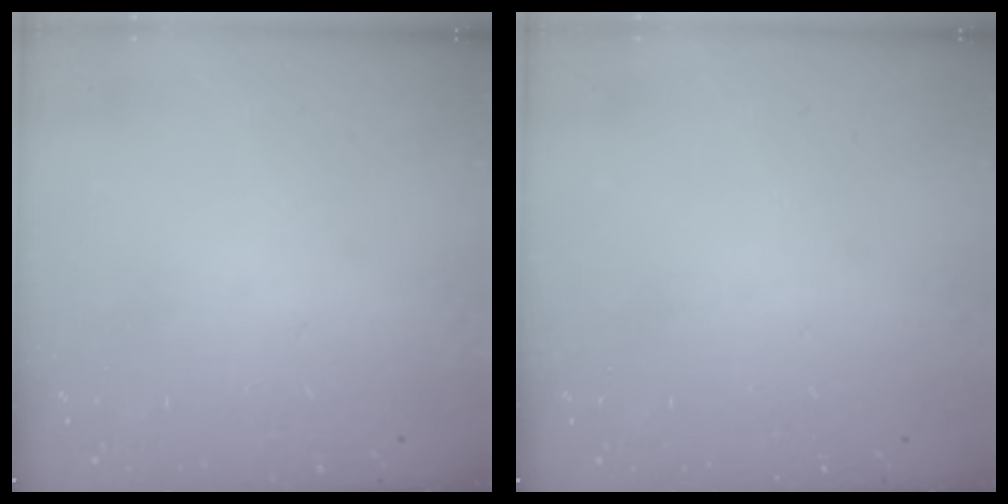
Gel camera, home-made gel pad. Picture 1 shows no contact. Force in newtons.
{"total": 0.0}